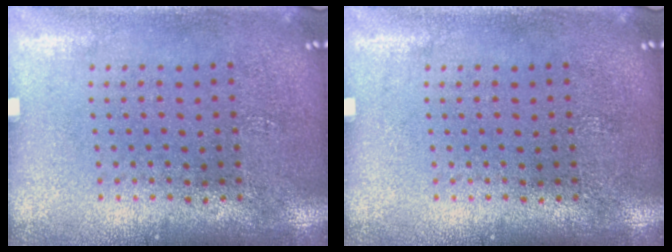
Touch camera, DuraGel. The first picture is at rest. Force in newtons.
{"total": 0.0}